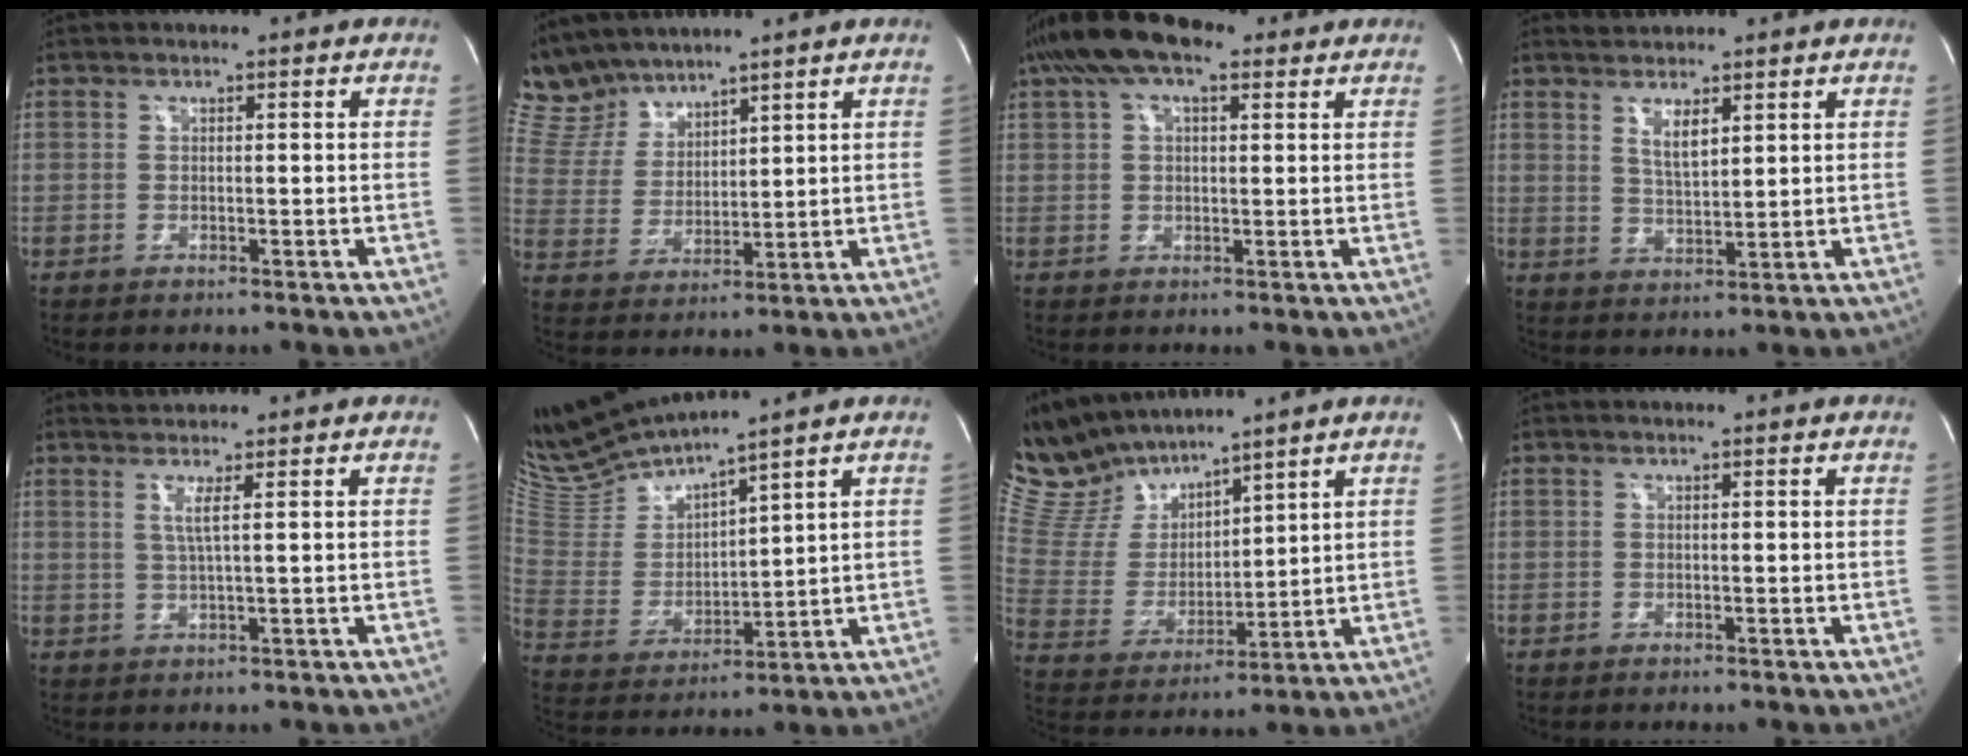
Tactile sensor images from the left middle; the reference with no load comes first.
{"total": 8.1, "force": [7.7, 2.3, 0.9], "torque": [-0.038, 0.018, 0.173]}
{"total": 10.0, "force": [6.3, 4.2, 6.6], "torque": [-0.128, 0.040, 0.109]}
{"total": 5.7, "force": [3.5, 1.7, 4.1], "torque": [-0.089, 0.000, 0.068]}
{"total": 3.5, "force": [1.9, -0.7, 2.8], "torque": [-0.061, 0.001, 0.036]}
{"total": 12.4, "force": [11.7, -0.6, 4.0], "torque": [-0.097, -0.007, 0.245]}
{"total": 11.9, "force": [11.1, 3.3, 2.7], "torque": [-0.081, 0.016, 0.237]}
{"total": 0.0}